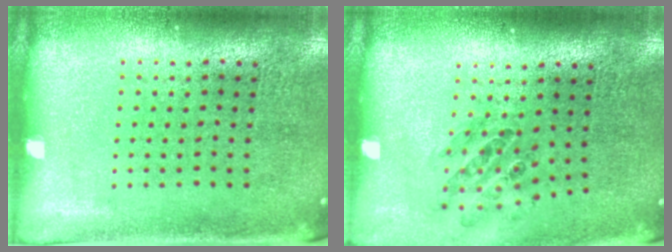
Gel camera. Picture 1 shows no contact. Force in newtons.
{"total": 0.9, "press": 0.8, "slide": 0.1}